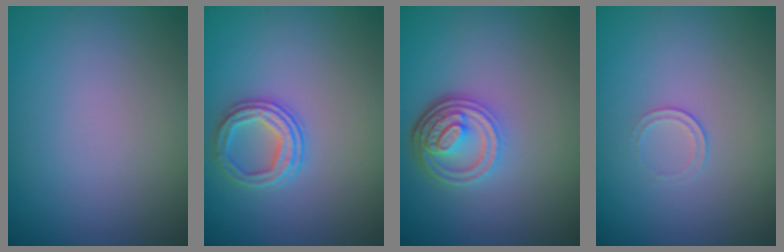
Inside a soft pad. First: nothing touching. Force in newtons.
{"total": 2.7, "press": 2.4, "slide": 1.2}
{"total": 4.6, "press": 3.4, "slide": 3.1}
{"total": 0.7, "press": 0.3, "slide": 0.6}